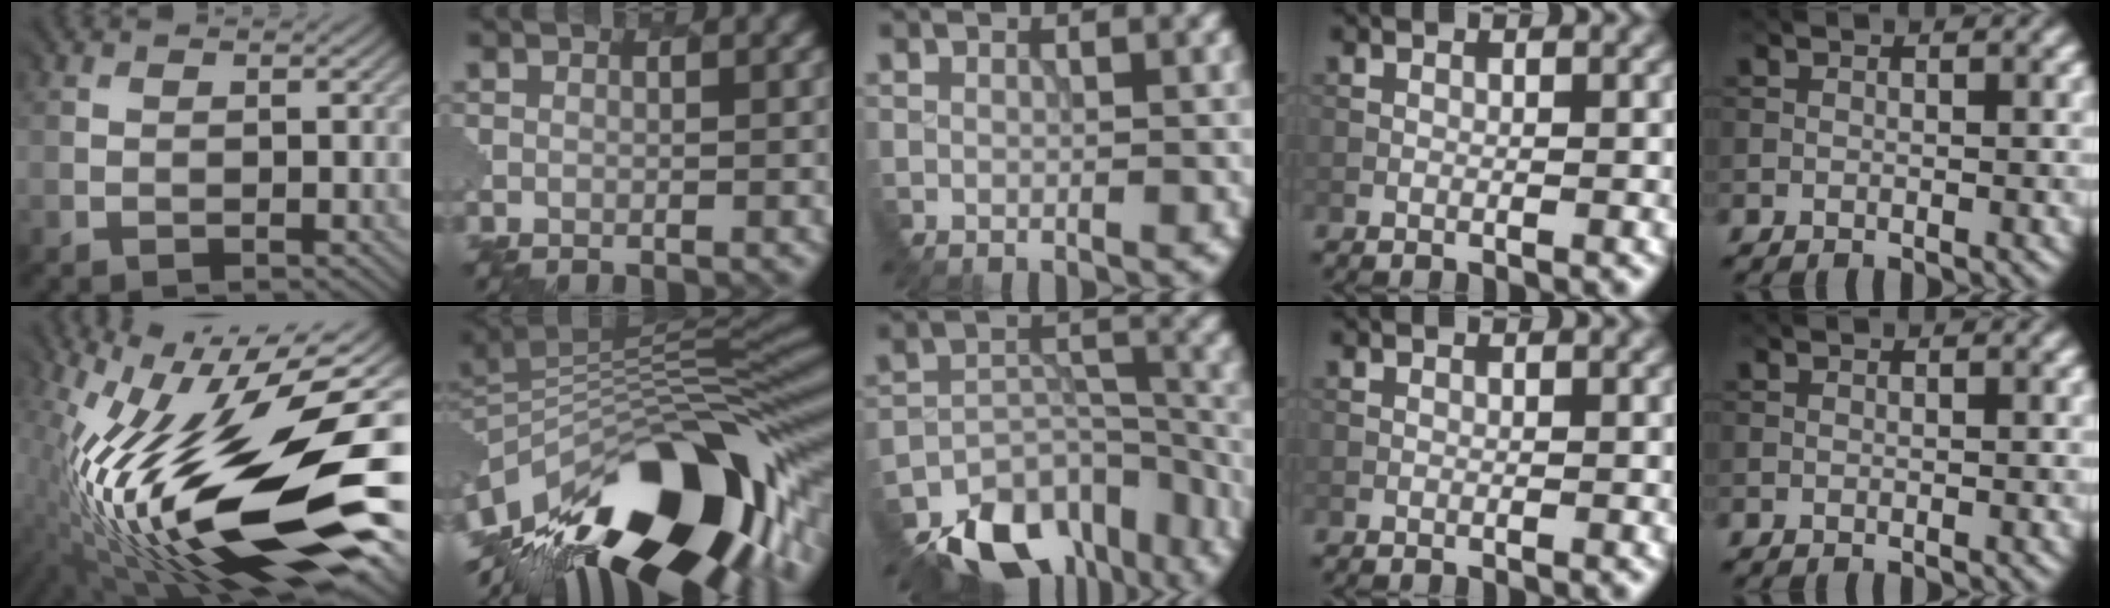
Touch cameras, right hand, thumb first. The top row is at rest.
{"thumb": {"total": 21.7, "force": [-4.6, 7.7, 19.8], "torque": [-0.382, -0.005, -0.092]}, "index": {"total": 16.4, "force": [-6.5, 7.2, 13.2], "torque": [-0.229, 0.003, -0.118]}, "middle": {"total": 11.8, "force": [-9.7, 5.1, 4.5], "torque": [-0.080, -0.005, -0.147]}}